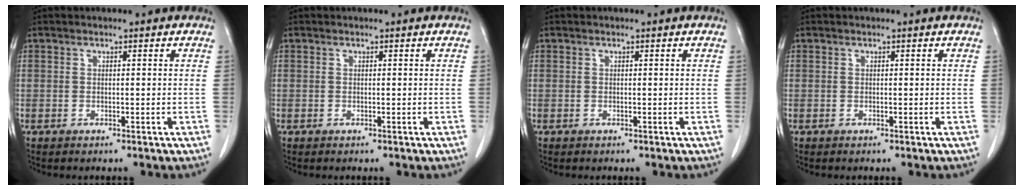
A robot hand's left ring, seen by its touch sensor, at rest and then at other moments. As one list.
[{"total": 0.0}, {"total": 0.0}, {"total": 0.0}]